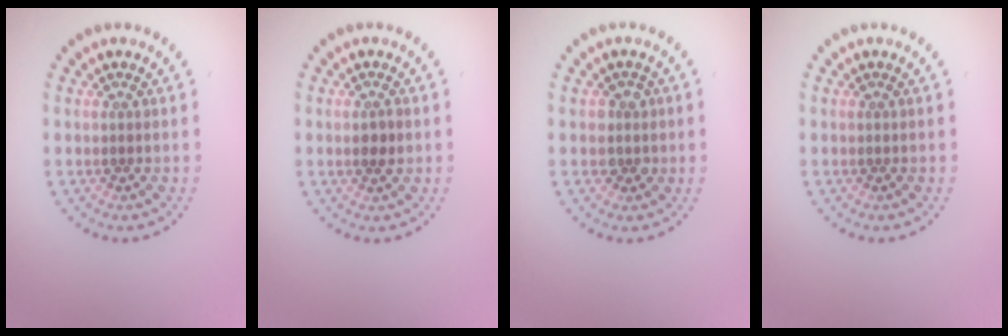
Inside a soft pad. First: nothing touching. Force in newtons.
{"total": 1.5, "press": 1.5, "slide": 0.2}
{"total": 1.7, "press": 1.6, "slide": 0.7}
{"total": 0.0}